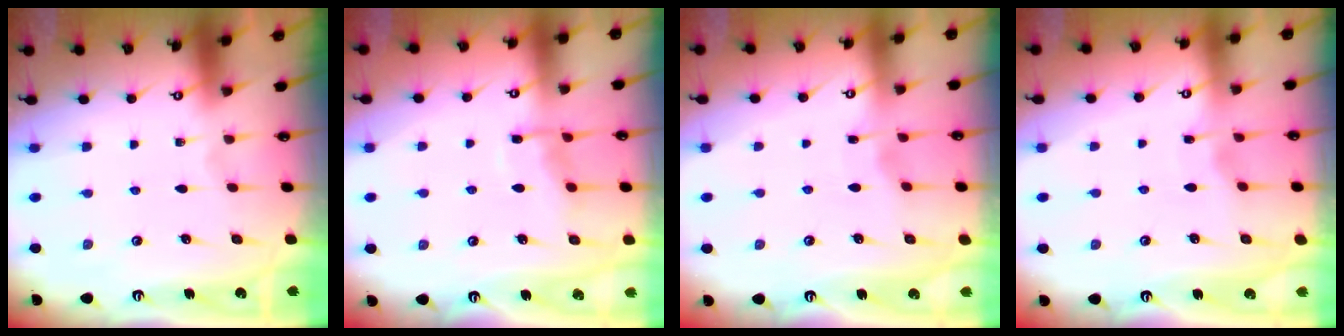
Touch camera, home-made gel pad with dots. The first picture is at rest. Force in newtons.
{"total": 7.4, "press": 7.4, "slide": 0.7}
{"total": 2.8, "press": 2.8, "slide": 0.4}
{"total": 2.7, "press": 2.6, "slide": 0.3}